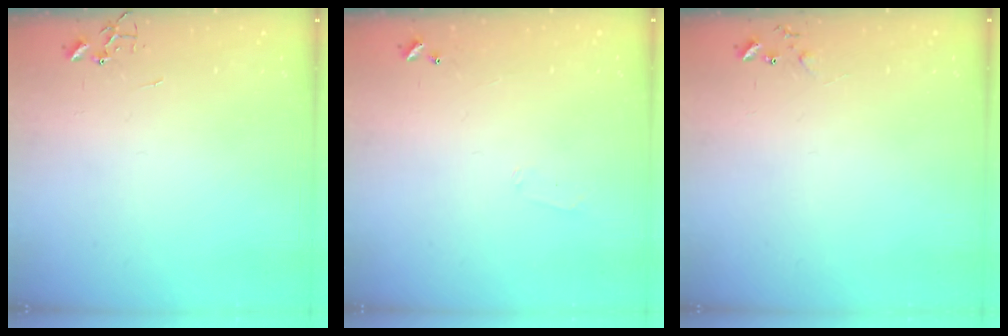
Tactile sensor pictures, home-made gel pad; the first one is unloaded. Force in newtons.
{"total": 5.0, "press": 5.0, "slide": 0.9}
{"total": 5.1, "press": 5.0, "slide": 0.8}